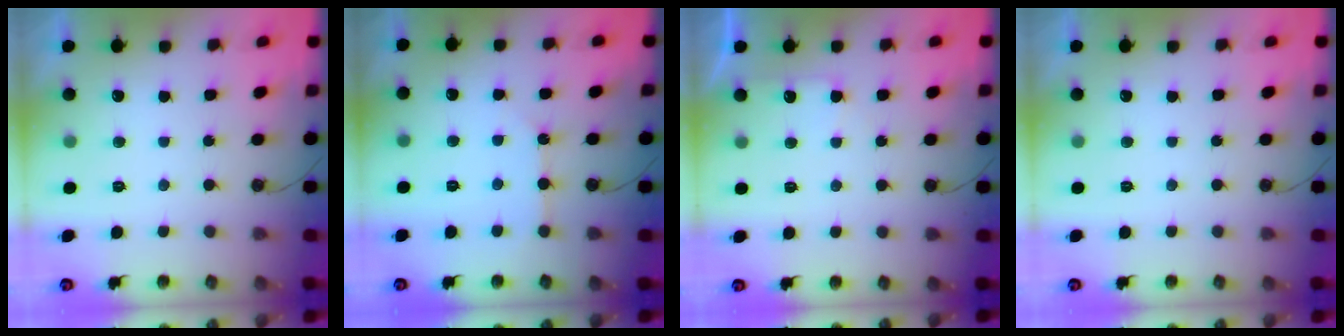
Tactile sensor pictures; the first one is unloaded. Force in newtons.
{"total": 2.4, "press": 2.4, "slide": 0.2}
{"total": 5.1, "press": 5.0, "slide": 0.6}
{"total": 0.0}